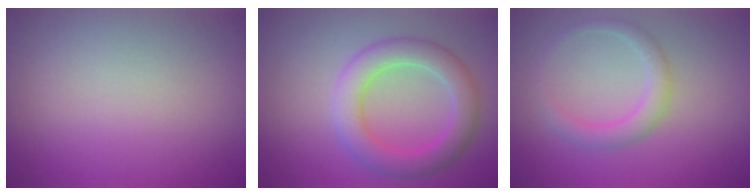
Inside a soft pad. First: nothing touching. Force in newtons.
{"total": 4.8, "press": 4.8, "slide": 0.2}
{"total": 2.5, "press": 2.5, "slide": 0.0}